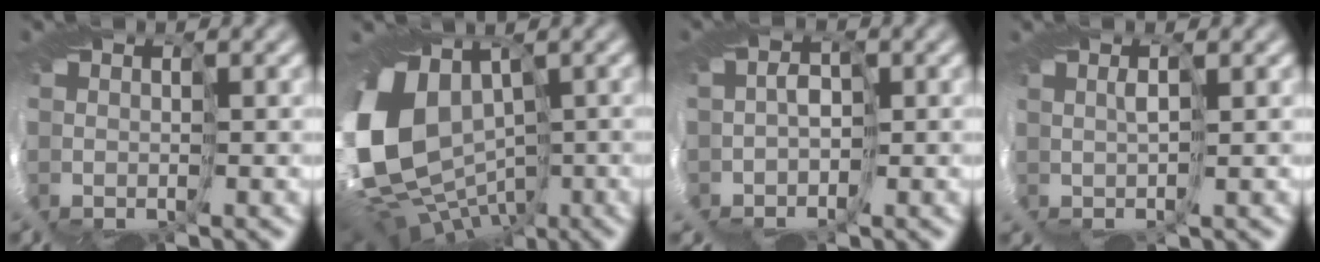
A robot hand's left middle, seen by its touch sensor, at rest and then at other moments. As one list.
[{"total": 10.9, "force": [-1.8, 7.8, 7.3], "torque": [-0.176, -0.031, -0.022]}, {"total": 1.1, "force": [-0.3, 0.8, 0.7], "torque": [0.007, 0.005, -0.025]}, {"total": 2.7, "force": [0.6, -2.5, -1.0], "torque": [0.024, 0.016, -0.004]}]